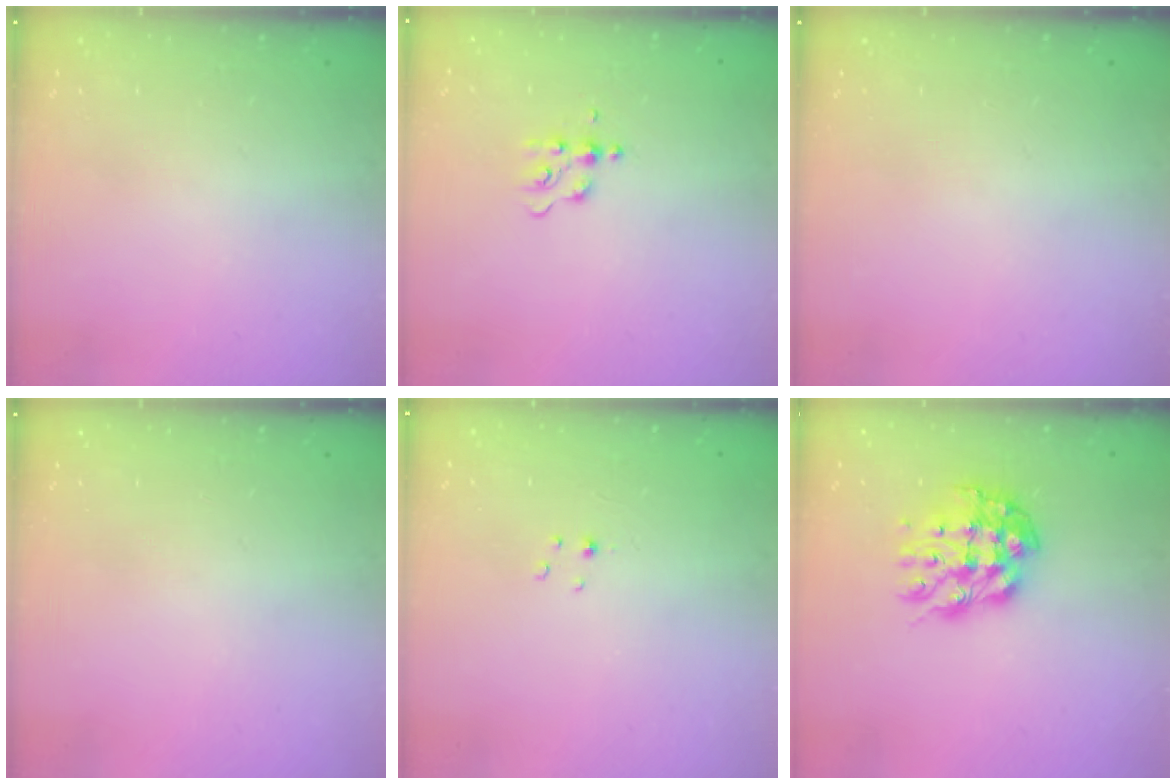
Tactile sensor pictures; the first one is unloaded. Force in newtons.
{"total": 4.8, "press": 4.7, "slide": 0.5}
{"total": 0.0}
{"total": 0.0}
{"total": 1.4, "press": 1.3, "slide": 0.2}
{"total": 11.8, "press": 11.7, "slide": 1.2}